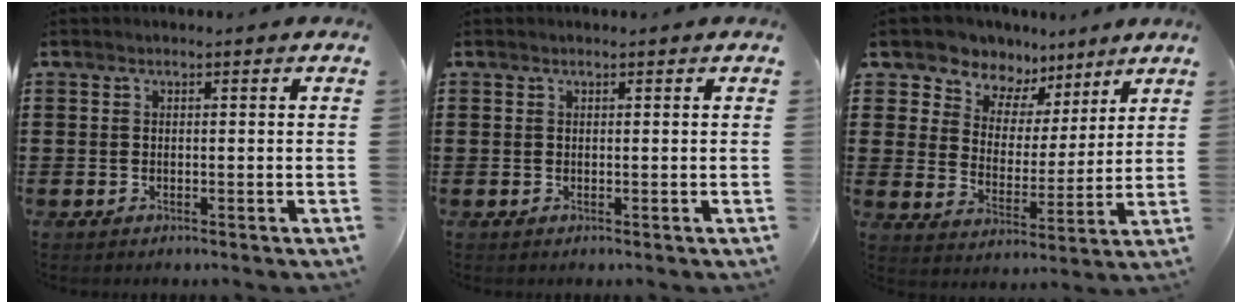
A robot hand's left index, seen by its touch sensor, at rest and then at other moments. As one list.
[{"total": 0.0}, {"total": 6.8, "force": [5.7, 3.8, 0.2], "torque": [-0.048, -0.036, 0.103]}]